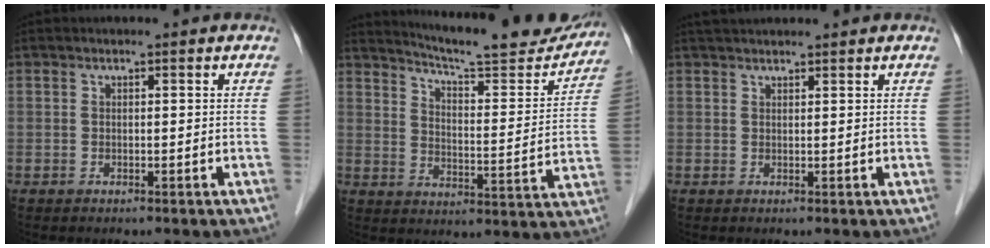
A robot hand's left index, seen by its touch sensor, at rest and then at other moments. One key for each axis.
{"total": 18.7, "fx": 17.7, "fy": 1.6, "fz": 5.7, "tx": -0.084, "ty": -0.055, "tz": 0.230}
{"total": 3.8, "fx": 3.5, "fy": 0.4, "fz": 1.3, "tx": -0.017, "ty": 0.038, "tz": 0.059}